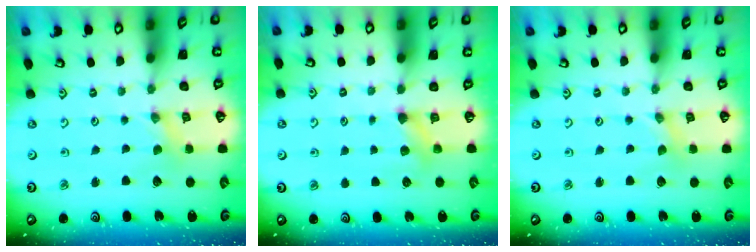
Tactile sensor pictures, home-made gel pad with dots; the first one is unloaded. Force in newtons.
{"total": 4.8, "press": 4.7, "slide": 0.9}
{"total": 0.0}